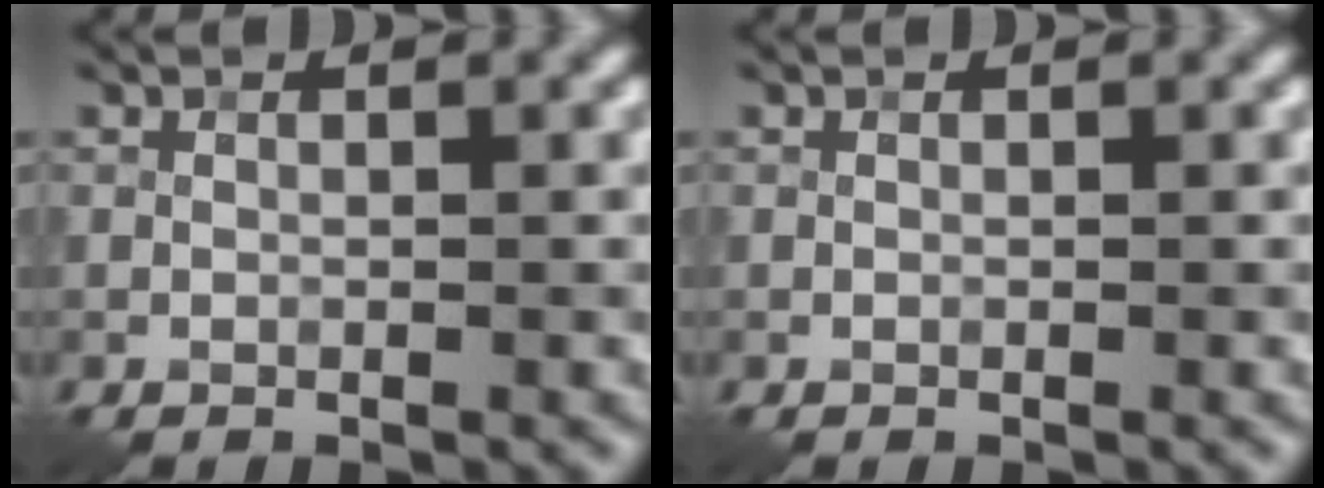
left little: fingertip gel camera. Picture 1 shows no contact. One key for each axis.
{"total": 0.0}